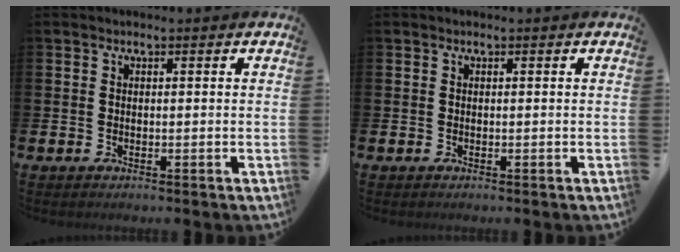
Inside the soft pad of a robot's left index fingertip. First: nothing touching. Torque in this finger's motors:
{"motor_torque": [-0.01, 0.00, 0.00, 0.01]}